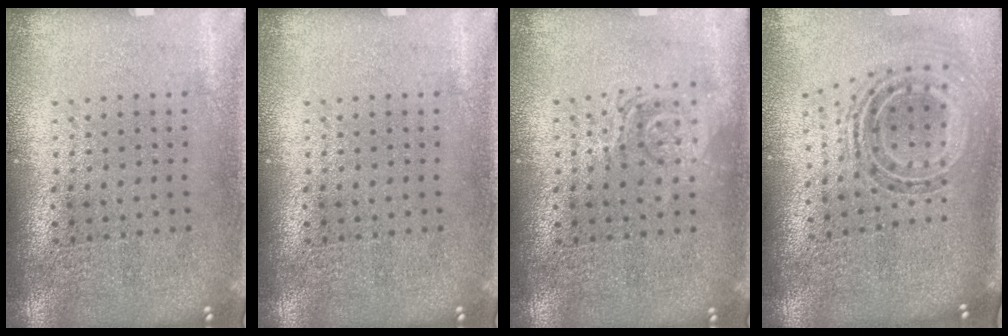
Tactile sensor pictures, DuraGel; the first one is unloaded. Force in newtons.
{"total": 0.0}
{"total": 1.2, "press": 1.2, "slide": 0.2}
{"total": 1.0, "press": 0.9, "slide": 0.5}